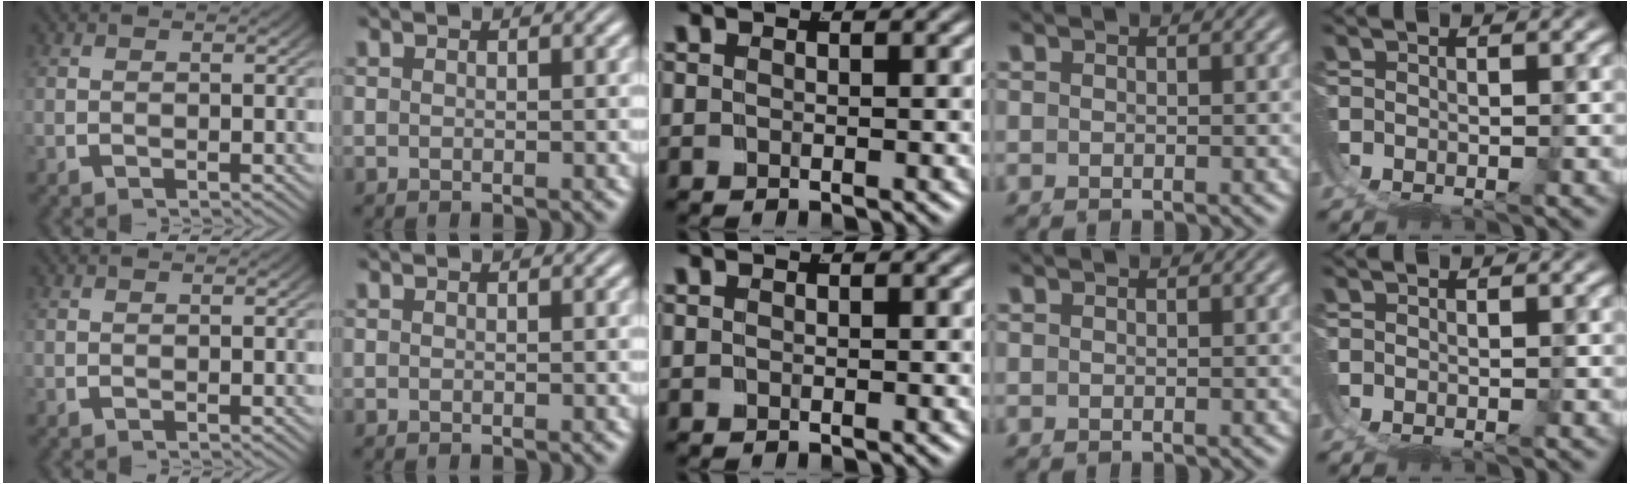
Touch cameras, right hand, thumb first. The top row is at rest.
{}